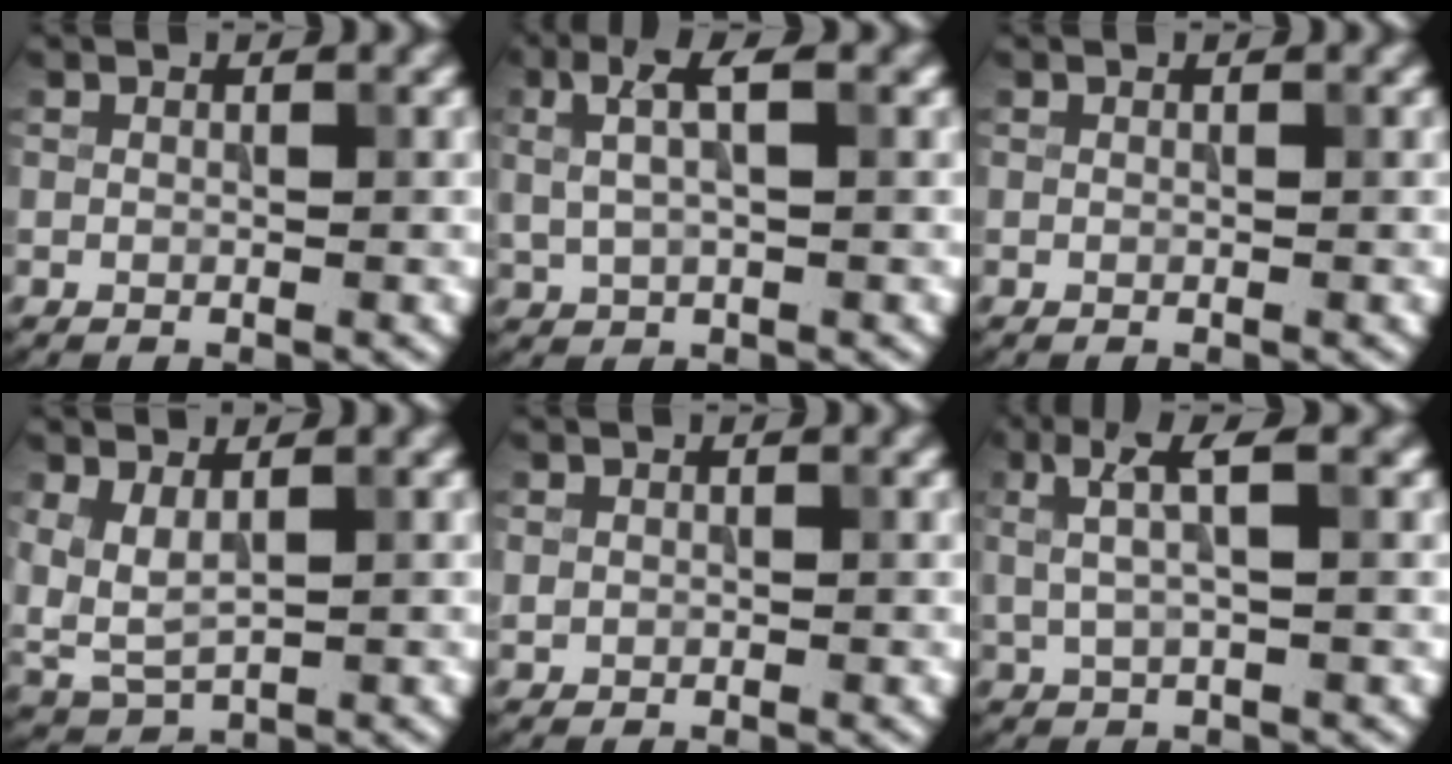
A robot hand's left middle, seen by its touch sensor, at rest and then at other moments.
{"total": 3.4, "force": [1.1, 1.2, 2.9], "torque": [-0.059, 0.006, 0.022]}
{"total": 0.0}
{"total": 3.5, "force": [1.2, 1.8, 2.7], "torque": [-0.067, -0.004, 0.026]}
{"total": 0.7, "force": [0.2, 0.7, 0.2], "torque": [0.000, -0.003, 0.005]}
{"total": 3.4, "force": [1.1, 0.7, 3.2], "torque": [-0.060, 0.004, 0.023]}